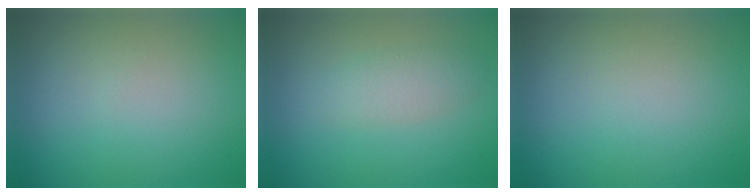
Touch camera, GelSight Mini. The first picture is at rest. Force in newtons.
{"total": 2.2, "press": 2.2, "slide": 0.1}
{"total": 0.0}